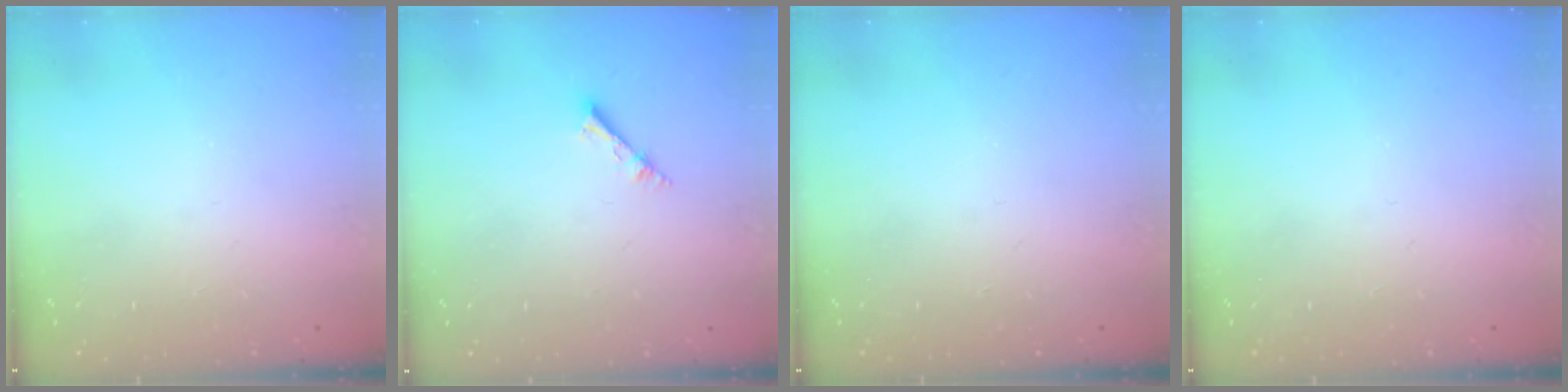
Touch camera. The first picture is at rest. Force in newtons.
{"total": 2.2, "press": 2.2, "slide": 0.3}
{"total": 0.0}
{"total": 0.0}